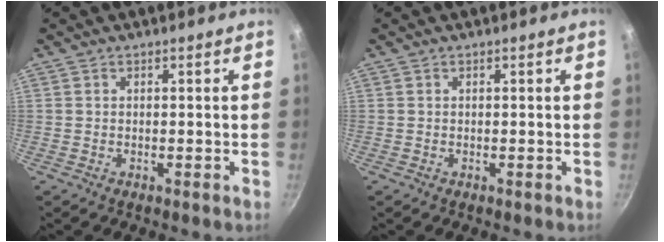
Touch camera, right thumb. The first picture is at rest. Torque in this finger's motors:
{"motor_torque": [-0.13, 0.07, -0.07, 0.03, -0.01]}